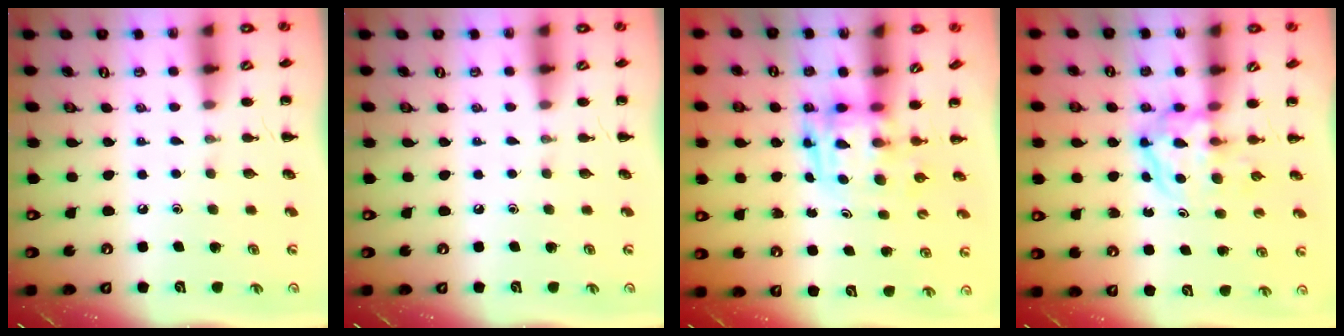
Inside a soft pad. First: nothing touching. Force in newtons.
{"total": 0.0}
{"total": 3.7, "press": 3.7, "slide": 0.7}
{"total": 3.8, "press": 3.7, "slide": 0.5}